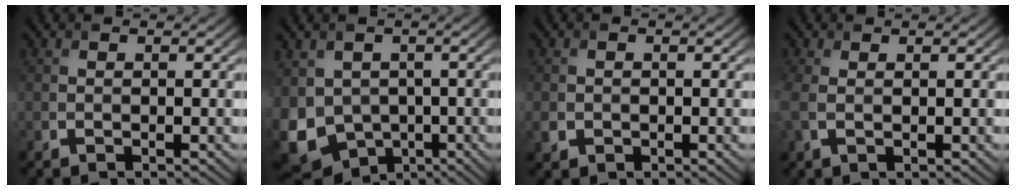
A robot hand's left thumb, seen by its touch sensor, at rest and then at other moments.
{"total": 11.3, "force": [-2.7, 8.7, 6.7], "torque": [-0.183, -0.026, -0.050]}
{"total": 1.7, "force": [-0.5, 1.6, 0.6], "torque": [-0.015, -0.008, -0.012]}
{"total": 2.7, "force": [0.4, 1.1, 2.4], "torque": [-0.072, 0.004, 0.002]}